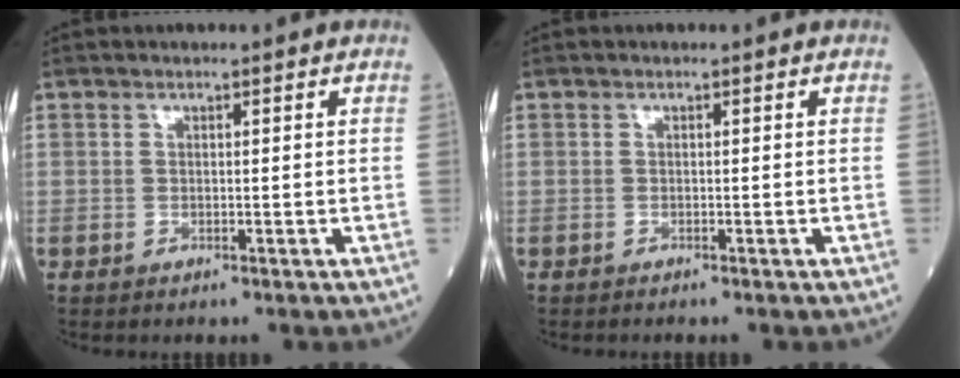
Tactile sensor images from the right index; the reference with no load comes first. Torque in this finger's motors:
{"motor_torque": [-0.03, -0.01, -0.03, 0.00]}